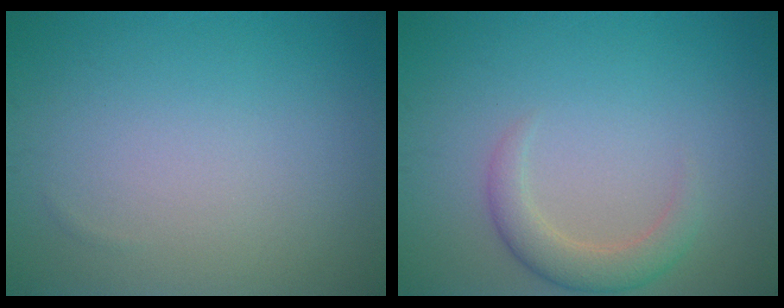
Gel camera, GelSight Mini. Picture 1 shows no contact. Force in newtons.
{"total": 2.7, "press": 2.7, "slide": 0.2}